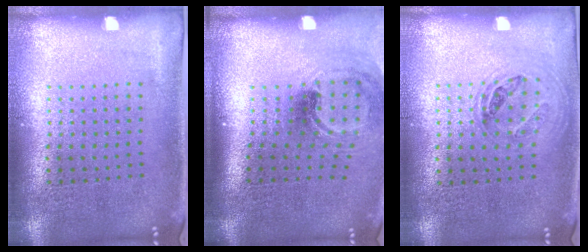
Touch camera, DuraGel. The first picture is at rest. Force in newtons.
{"total": 1.5, "press": 1.1, "slide": 0.9}
{"total": 1.0, "press": 0.9, "slide": 0.4}